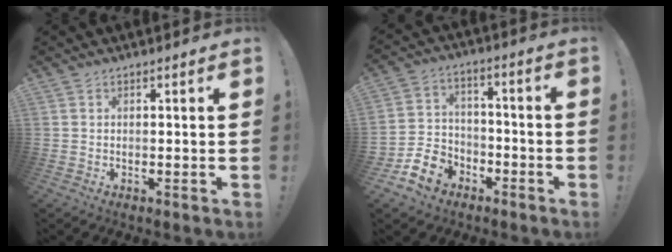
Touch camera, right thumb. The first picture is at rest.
{"total": 11.5, "force": [-6.7, 8.4, 3.9], "torque": [-0.082, 0.044, -0.119]}